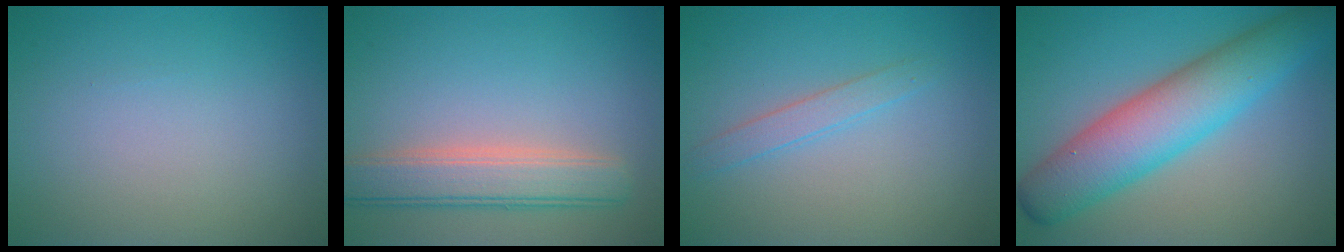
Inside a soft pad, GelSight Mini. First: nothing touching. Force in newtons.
{"total": 4.8, "press": 4.8, "slide": 0.6}
{"total": 1.6, "press": 1.6, "slide": 0.2}
{"total": 8.3, "press": 8.3, "slide": 0.1}